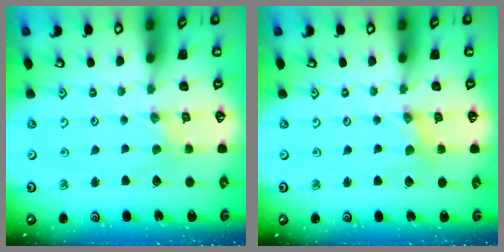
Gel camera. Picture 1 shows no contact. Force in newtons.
{"total": 1.5, "press": 1.5, "slide": 0.0}